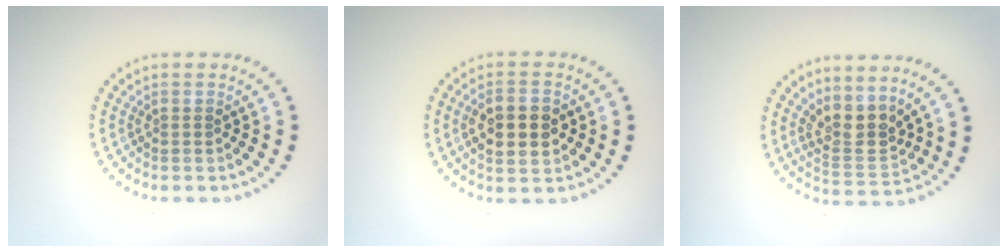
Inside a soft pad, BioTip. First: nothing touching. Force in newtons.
{"total": 4.3, "press": 4.3, "slide": 0.2}
{"total": 3.2, "press": 2.6, "slide": 1.8}